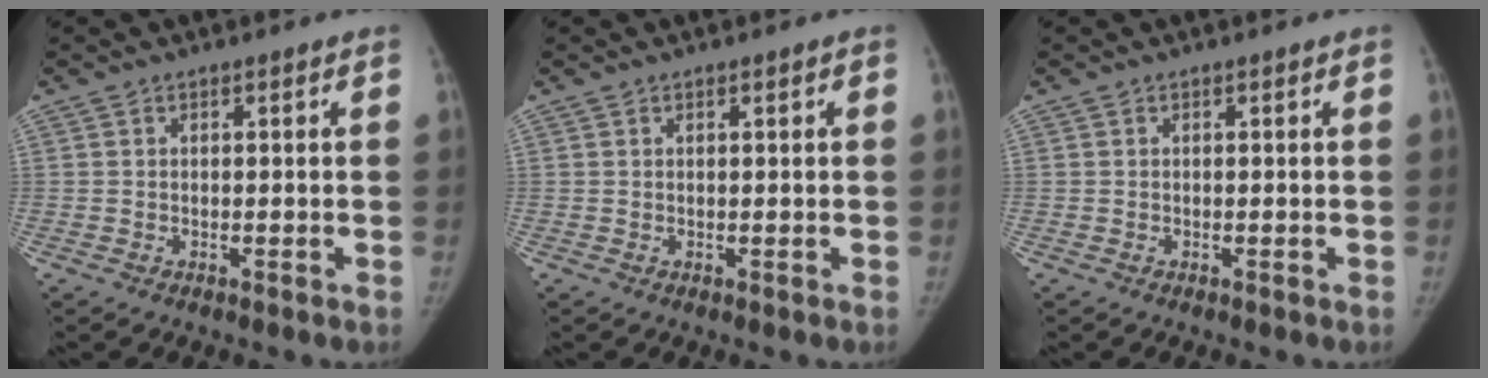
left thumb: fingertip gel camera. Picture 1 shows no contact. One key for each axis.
{"total": 0.6, "fx": 0.2, "fy": 0.1, "fz": 0.5, "tx": -0.008, "ty": 0.002, "tz": 0.003}
{"total": 0.0}